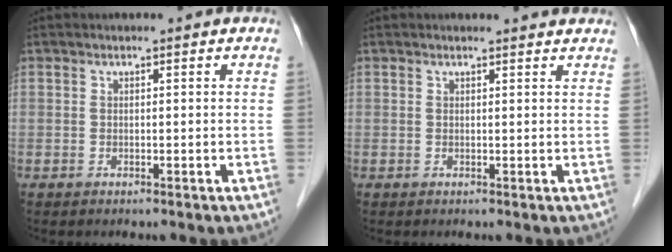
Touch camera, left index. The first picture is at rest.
{"total": 3.5, "force": [3.4, 0.3, 0.6], "torque": [-0.012, 0.005, 0.030]}